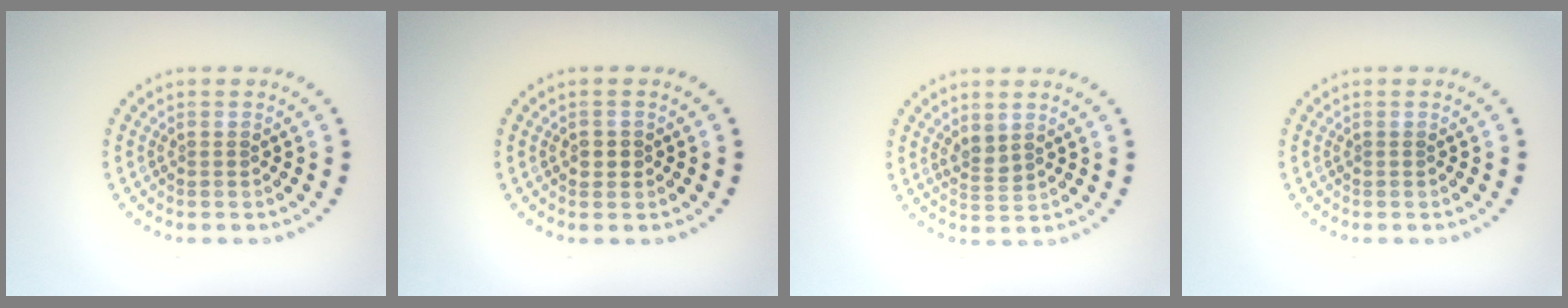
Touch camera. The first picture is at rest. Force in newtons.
{"total": 1.1, "press": 1.0, "slide": 0.3}
{"total": 1.5, "press": 1.3, "slide": 0.7}
{"total": 0.0}